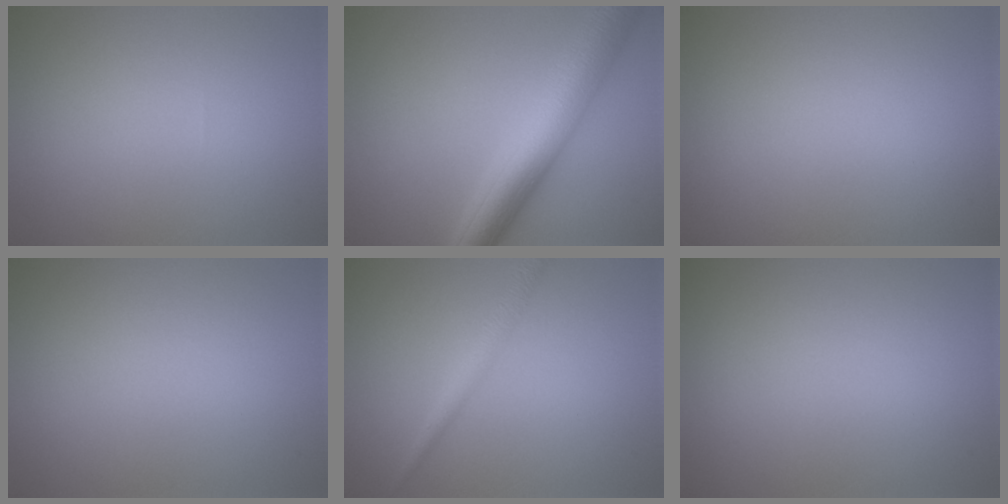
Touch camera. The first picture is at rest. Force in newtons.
{"total": 8.2, "press": 8.2, "slide": 0.2}
{"total": 0.0}
{"total": 0.0}
{"total": 1.9, "press": 1.9, "slide": 0.0}
{"total": 0.0}